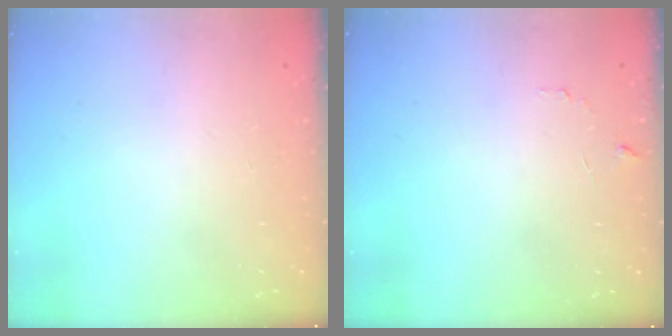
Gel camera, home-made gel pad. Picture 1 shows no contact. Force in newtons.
{"total": 4.3, "press": 4.3, "slide": 0.3}